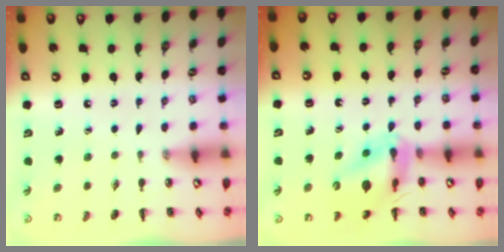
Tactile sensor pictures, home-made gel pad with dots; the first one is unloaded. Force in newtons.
{"total": 11.9, "press": 11.3, "slide": 3.7}